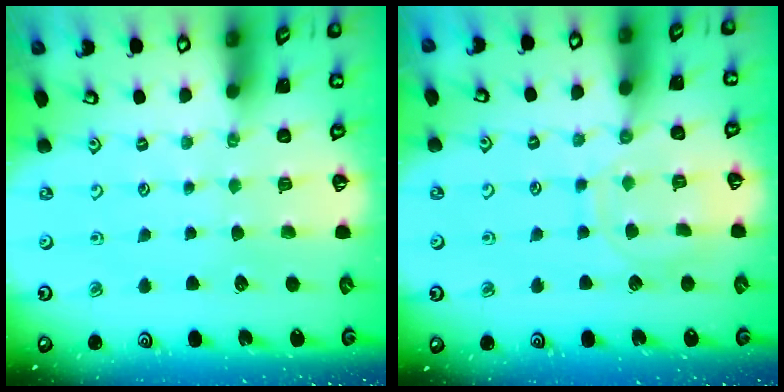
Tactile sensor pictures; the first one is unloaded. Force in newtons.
{"total": 9.5, "press": 9.5, "slide": 0.7}